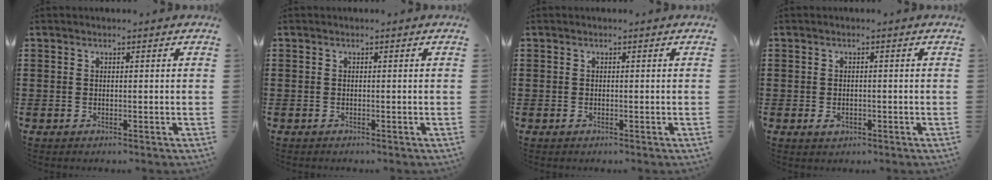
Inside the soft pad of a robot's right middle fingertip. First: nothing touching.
{"total": 0.0}
{"total": 0.0}
{"total": 0.9, "force": [-0.3, 0.5, 0.7], "torque": [-0.013, -0.001, -0.006]}